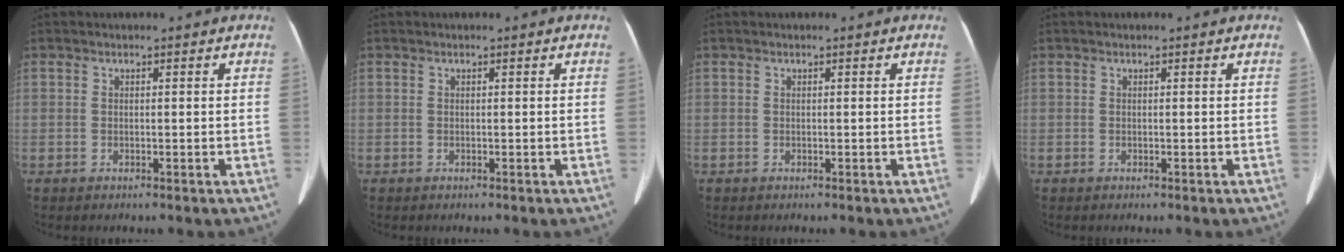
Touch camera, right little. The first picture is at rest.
{"total": 0.0}
{"total": 0.0}
{"total": 0.0}